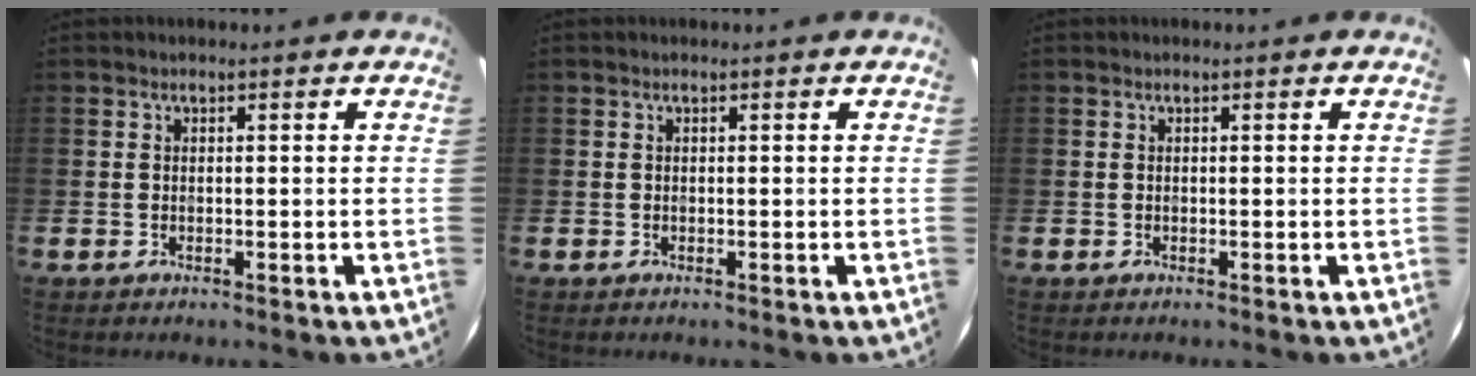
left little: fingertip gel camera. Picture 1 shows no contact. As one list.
[{"total": 0.0}, {"total": 0.0}]